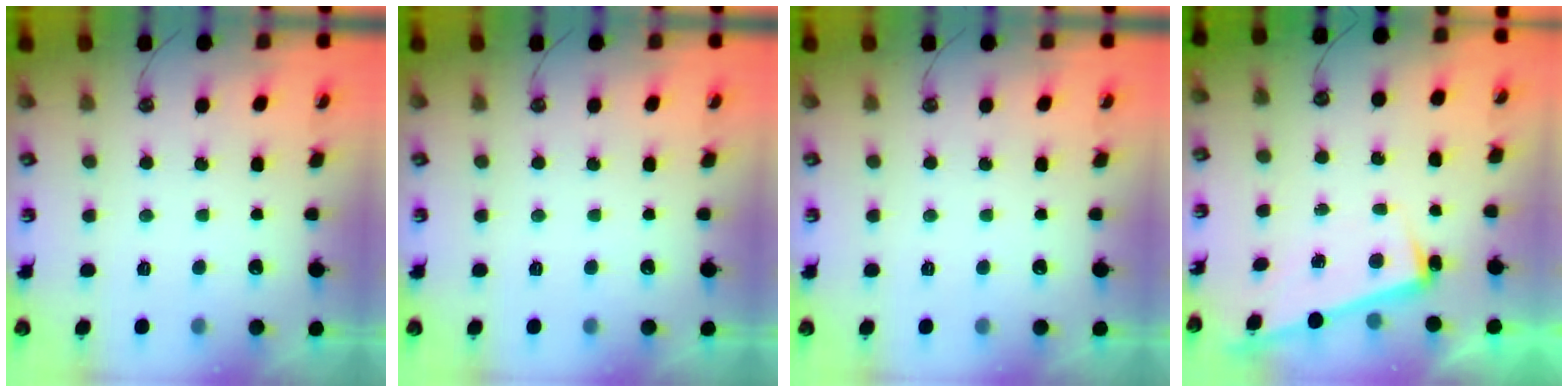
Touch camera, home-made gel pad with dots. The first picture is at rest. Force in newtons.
{"total": 0.0}
{"total": 0.0}
{"total": 3.5, "press": 3.4, "slide": 0.6}